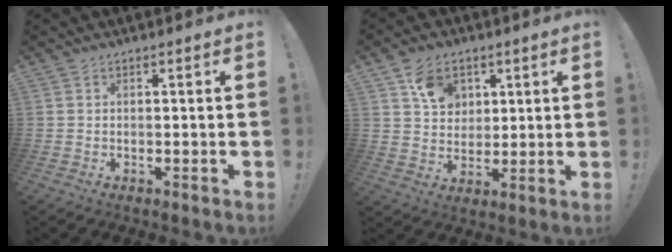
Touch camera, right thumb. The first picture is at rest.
{"total": 9.5, "force": [4.6, 7.5, 3.7], "torque": [-0.043, -0.021, 0.087]}